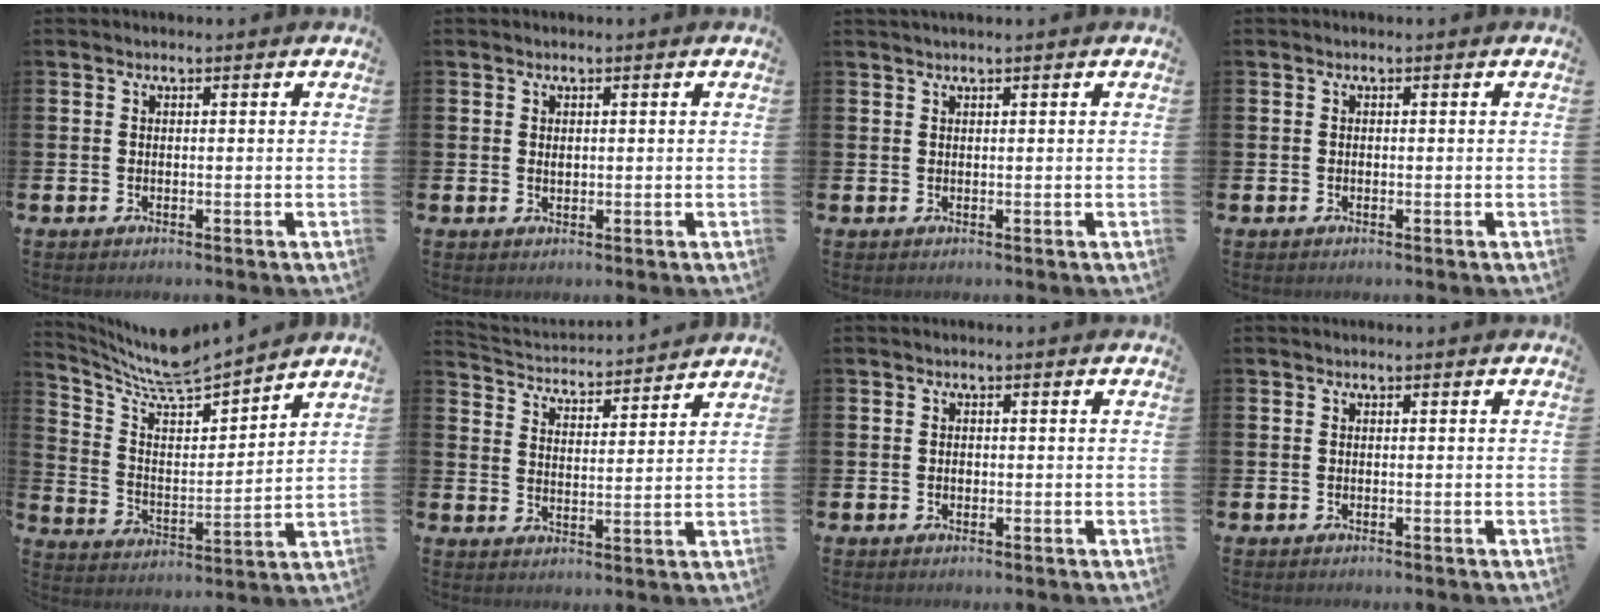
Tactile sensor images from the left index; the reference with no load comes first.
{"total": 0.8, "force": [0.5, 0.4, 0.4], "torque": [0.001, -0.001, 0.006]}
{"total": 0.7, "force": [0.7, -0.1, 0.3], "torque": [-0.011, 0.003, 0.014]}
{"total": 0.0}
{"total": 8.5, "force": [8.3, 0.7, 1.9], "torque": [-0.077, -0.067, 0.146]}
{"total": 3.8, "force": [3.8, 0.4, -0.2], "torque": [-0.020, -0.037, 0.062]}
{"total": 0.7, "force": [0.0, 0.6, 0.4], "torque": [-0.007, 0.005, -0.002]}
{"total": 0.0}